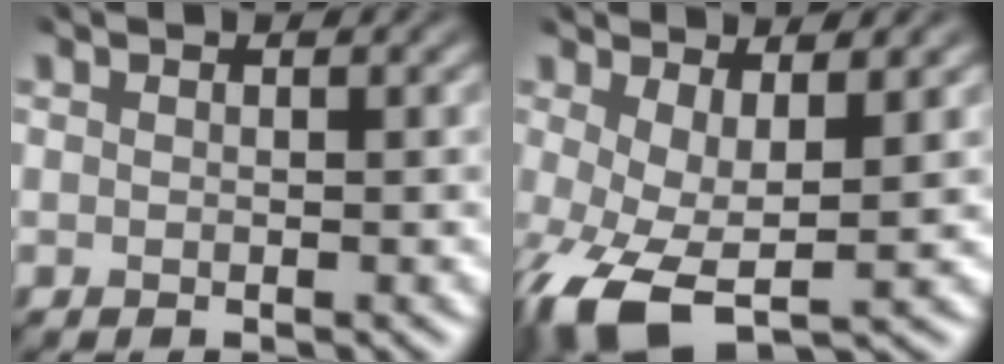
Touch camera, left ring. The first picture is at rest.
{"total": 7.6, "force": [-1.7, 3.2, 6.7], "torque": [-0.148, -0.016, -0.016]}